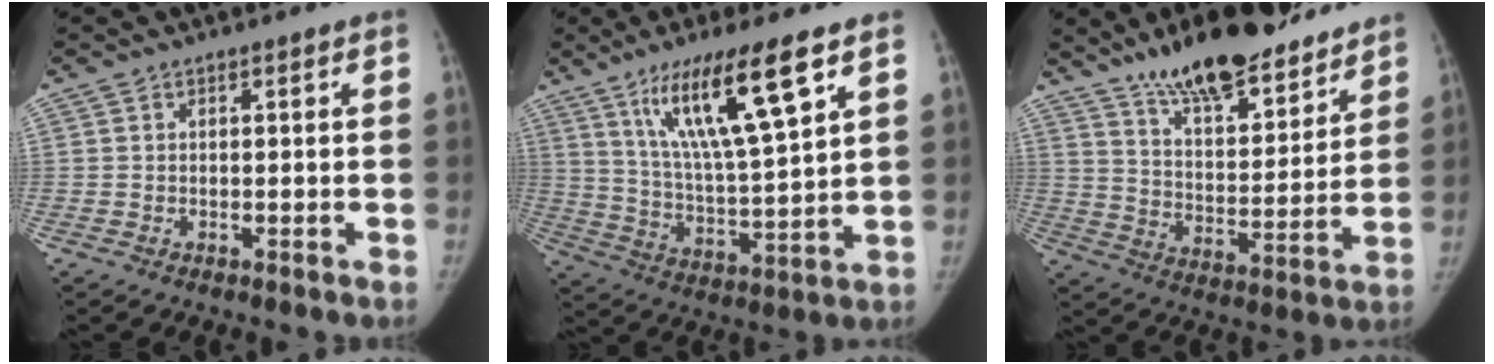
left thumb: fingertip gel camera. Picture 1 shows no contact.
{"total": 17.2, "force": [9.2, 2.7, 14.3], "torque": [-0.249, -0.041, 0.173]}
{"total": 21.0, "force": [16.4, 6.6, 11.4], "torque": [-0.138, -0.080, 0.264]}